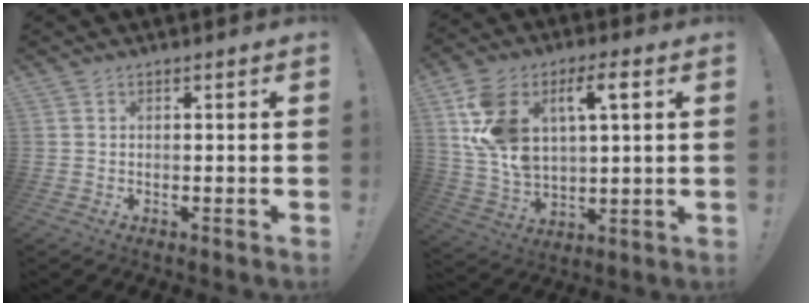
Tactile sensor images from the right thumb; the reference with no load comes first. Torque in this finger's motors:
{"motor_torque": [1.55, 2.10, 1.46, 0.79, 0.34]}